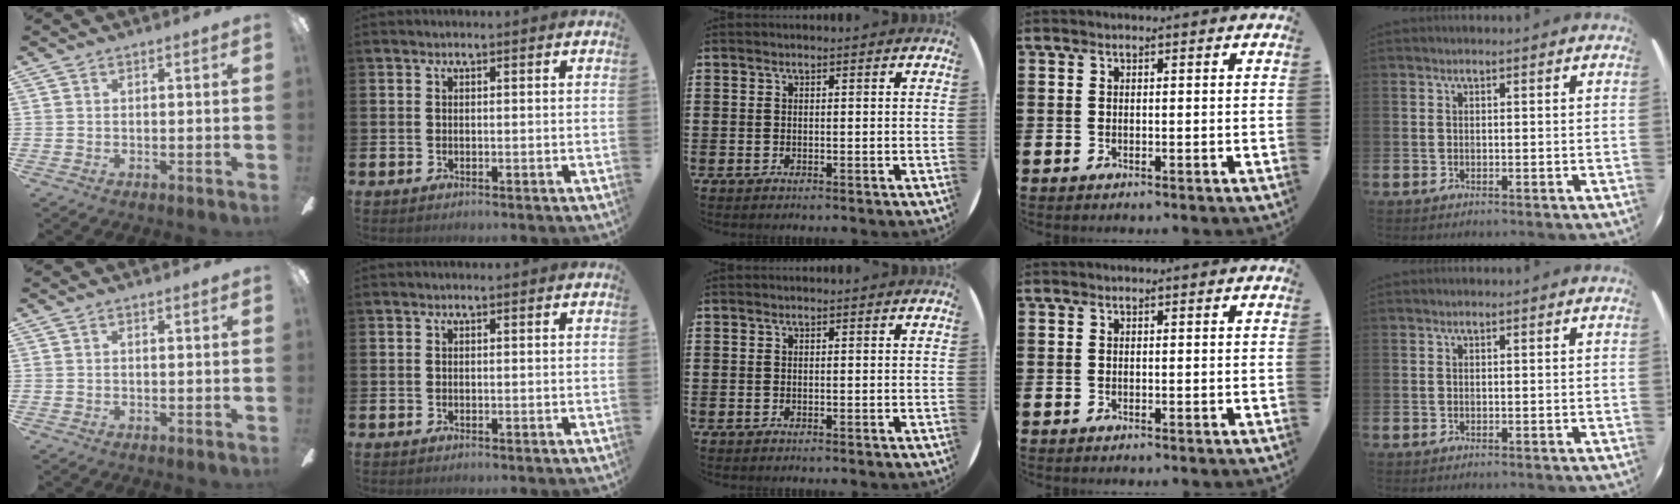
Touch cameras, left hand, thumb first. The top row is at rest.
{}